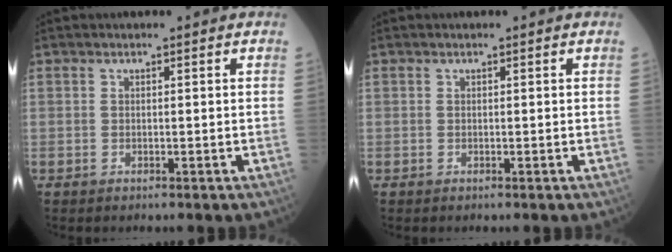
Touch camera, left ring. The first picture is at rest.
{"total": 0.0}